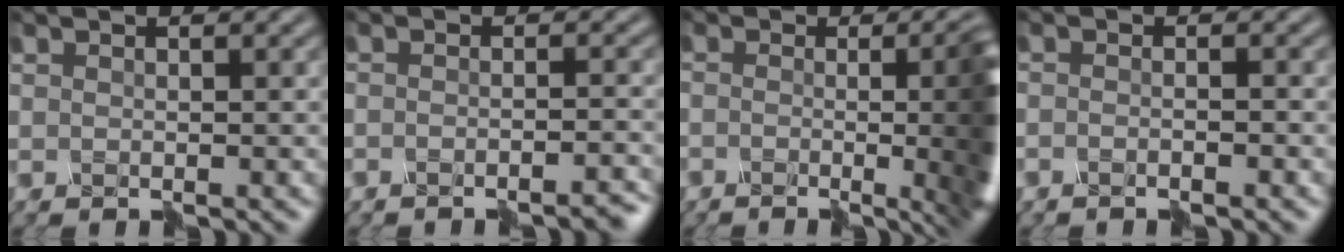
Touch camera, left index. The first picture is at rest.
{"total": 3.2, "force": [-2.9, -0.3, 1.1], "torque": [-0.014, -0.006, -0.039]}
{"total": 13.4, "force": [-2.0, 5.8, 11.9], "torque": [-0.093, -0.005, -0.018]}
{"total": 1.9, "force": [-1.8, -0.5, 0.3], "torque": [0.005, -0.002, -0.024]}